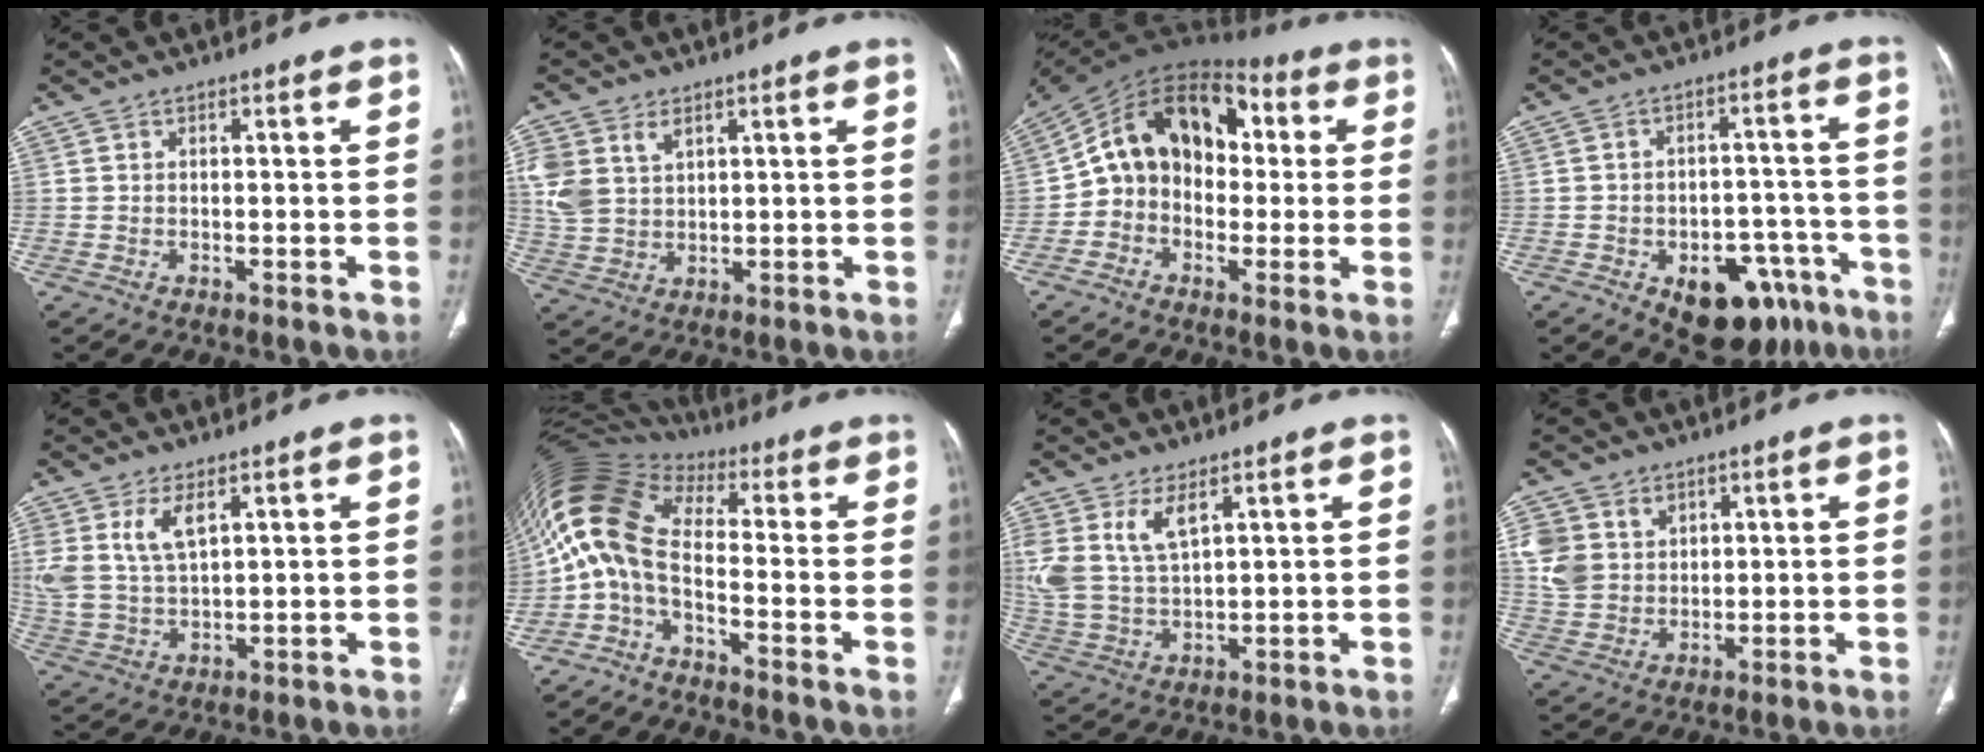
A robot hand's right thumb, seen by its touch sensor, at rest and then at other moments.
{"total": 9.1, "force": [3.8, 6.2, 5.4], "torque": [-0.116, -0.003, 0.088]}
{"total": 16.5, "force": [1.2, 12.3, 10.9], "torque": [-0.142, 0.046, 0.006]}
{"total": 15.1, "force": [-8.1, 9.0, 9.1], "torque": [-0.077, 0.053, -0.101]}
{"total": 8.3, "force": [3.7, 4.1, 6.2], "torque": [-0.132, -0.009, 0.083]}
{"total": 10.8, "force": [-2.4, 5.1, 9.2], "torque": [-0.185, 0.068, -0.061]}
{"total": 9.4, "force": [4.6, 4.6, 6.8], "torque": [-0.151, -0.014, 0.103]}
{"total": 8.7, "force": [3.3, 7.0, 4.0], "torque": [-0.060, -0.010, 0.078]}